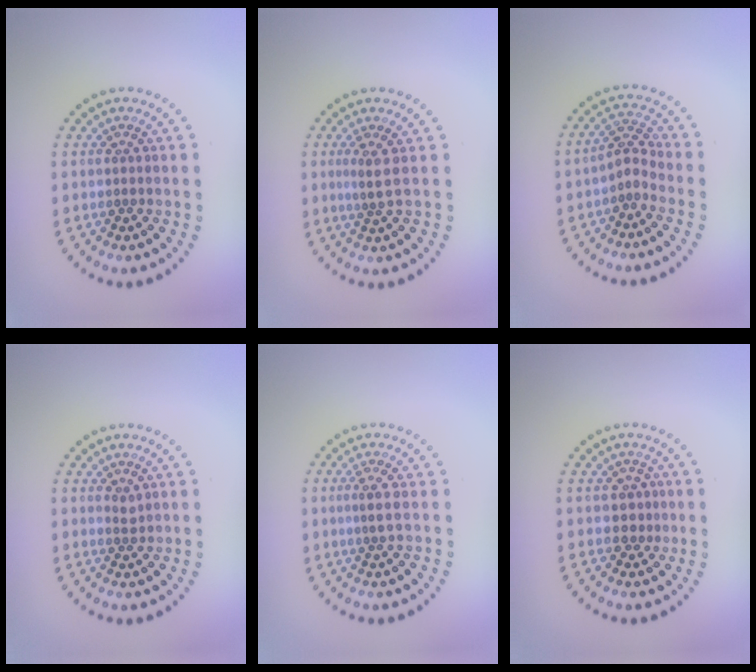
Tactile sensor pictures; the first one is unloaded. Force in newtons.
{"total": 1.8, "press": 1.1, "slide": 1.4}
{"total": 2.1, "press": 1.5, "slide": 1.4}
{"total": 0.7, "press": 0.6, "slide": 0.4}
{"total": 1.7, "press": 1.3, "slide": 1.2}
{"total": 1.7, "press": 1.3, "slide": 1.1}